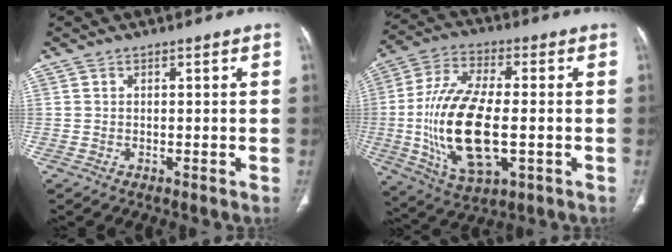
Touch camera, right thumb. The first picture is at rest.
{"total": 20.1, "force": [-2.5, 9.2, 17.7], "torque": [-0.354, 0.004, -0.034]}